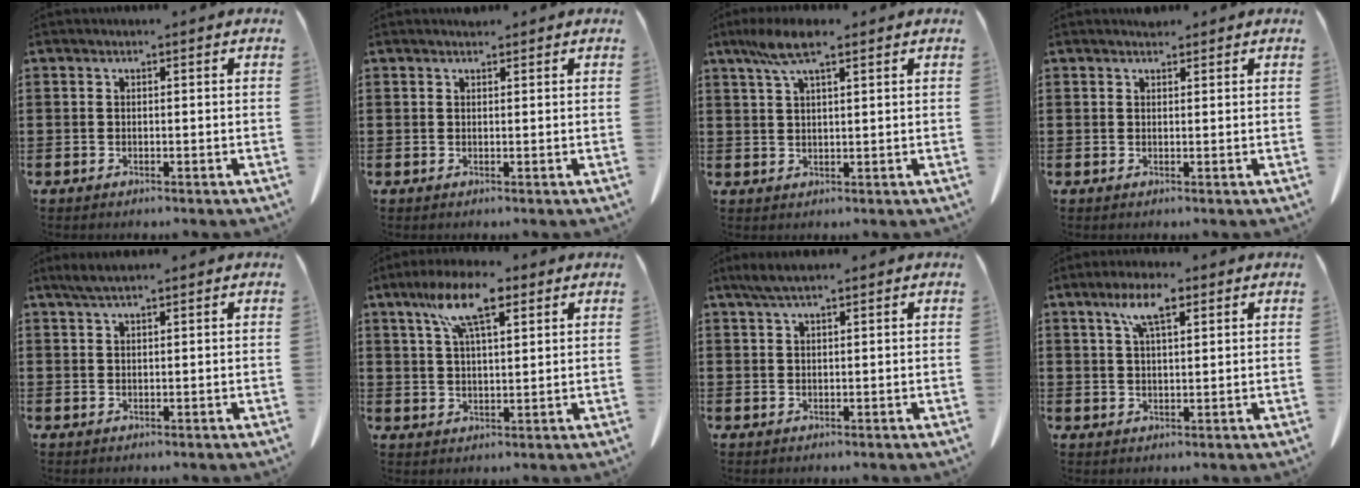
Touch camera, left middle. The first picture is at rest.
{"total": 0.8, "force": [0.8, 0.2, 0.2], "torque": [-0.006, -0.002, 0.017]}
{"total": 6.2, "force": [3.7, 1.2, 4.8], "torque": [-0.102, 0.002, 0.067]}
{"total": 1.2, "force": [1.2, 0.3, 0.2], "torque": [-0.008, -0.001, 0.023]}
{"total": 2.2, "force": [1.6, 0.2, 1.5], "torque": [-0.031, -0.001, 0.030]}
{"total": 10.3, "force": [6.2, 3.0, 7.6], "torque": [-0.153, -0.004, 0.109]}
{"total": 2.6, "force": [1.7, 0.4, 1.9], "torque": [-0.041, -0.001, 0.032]}
{"total": 6.4, "force": [3.4, 2.0, 5.0], "torque": [-0.108, 0.008, 0.060]}